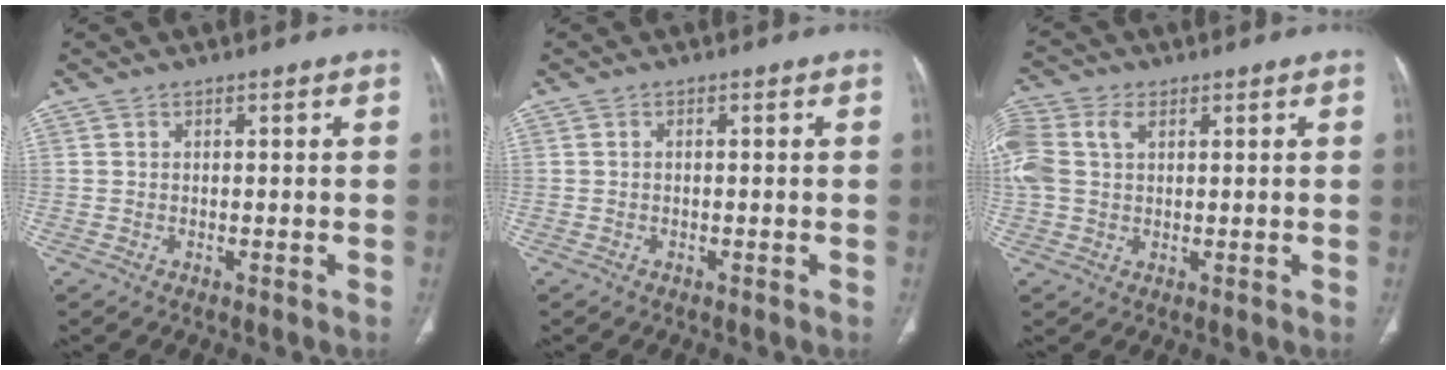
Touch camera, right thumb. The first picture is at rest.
{"total": 0.0}
{"total": 11.3, "force": [3.3, 7.8, 7.5], "torque": [-0.208, 0.022, 0.066]}